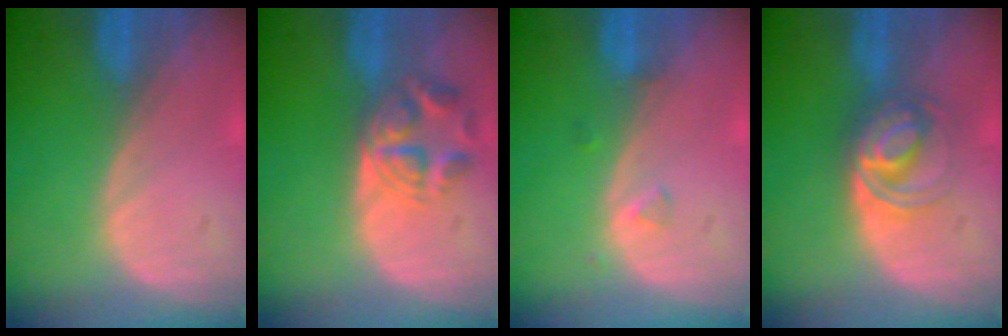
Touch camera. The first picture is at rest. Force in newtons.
{"total": 5.7, "press": 5.1, "slide": 2.4}
{"total": 1.2, "press": 1.2, "slide": 0.1}
{"total": 5.8, "press": 5.4, "slide": 2.0}